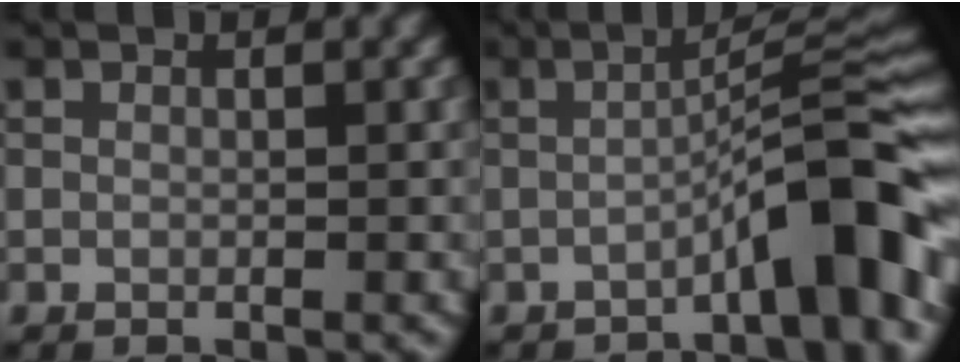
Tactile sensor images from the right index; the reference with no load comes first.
{"total": 7.1, "force": [-3.2, 0.9, 6.3], "torque": [-0.087, 0.028, -0.059]}